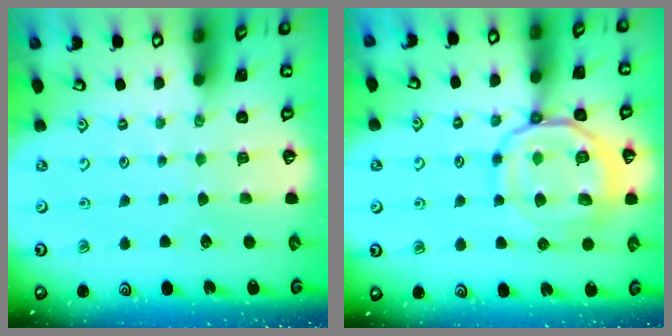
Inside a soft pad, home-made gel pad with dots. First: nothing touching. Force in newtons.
{"total": 15.3, "press": 15.3, "slide": 1.4}